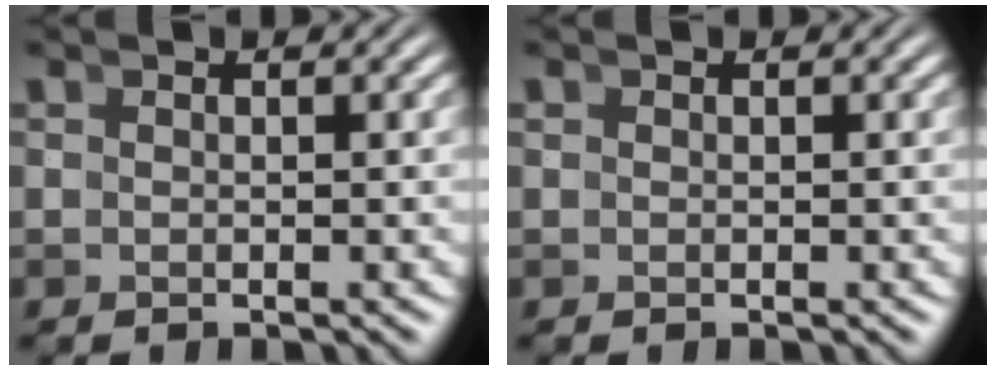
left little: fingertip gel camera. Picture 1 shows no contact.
{"total": 0.6, "force": [0.2, 0.5, 0.2], "torque": [-0.009, -0.004, 0.005]}